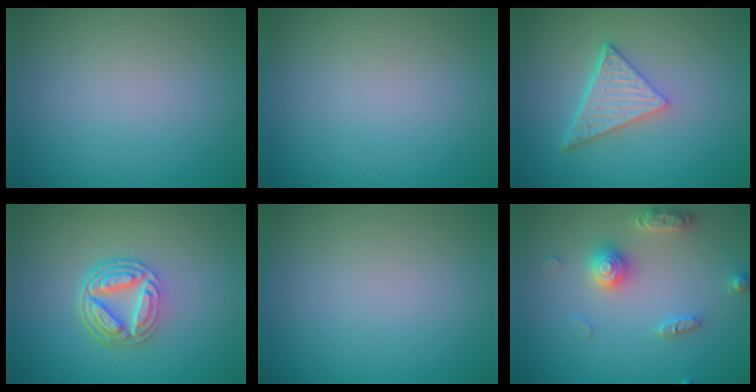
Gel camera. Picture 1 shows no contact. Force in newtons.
{"total": 0.0}
{"total": 5.0, "press": 3.6, "slide": 3.5}
{"total": 5.3, "press": 3.9, "slide": 3.6}
{"total": 0.0}
{"total": 3.7, "press": 3.6, "slide": 0.4}